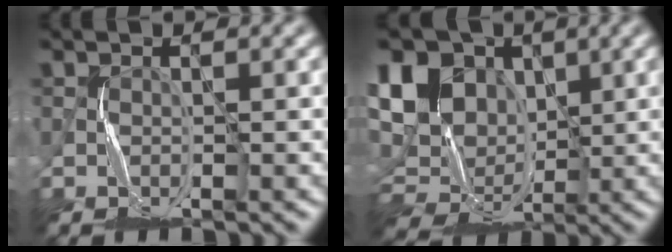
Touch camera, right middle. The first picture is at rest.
{"total": 13.3, "force": [3.5, 10.0, 8.1], "torque": [-0.169, 0.036, 0.040]}